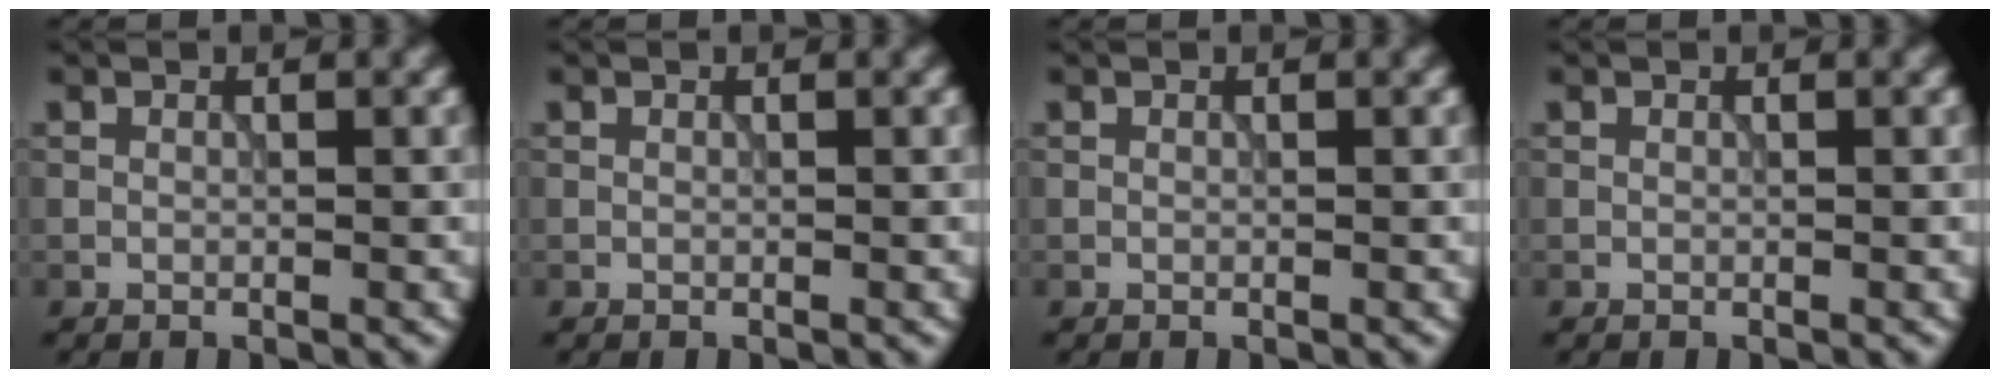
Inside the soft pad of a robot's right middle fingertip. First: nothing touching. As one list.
[{"total": 0.0}, {"total": 0.0}, {"total": 0.0}]